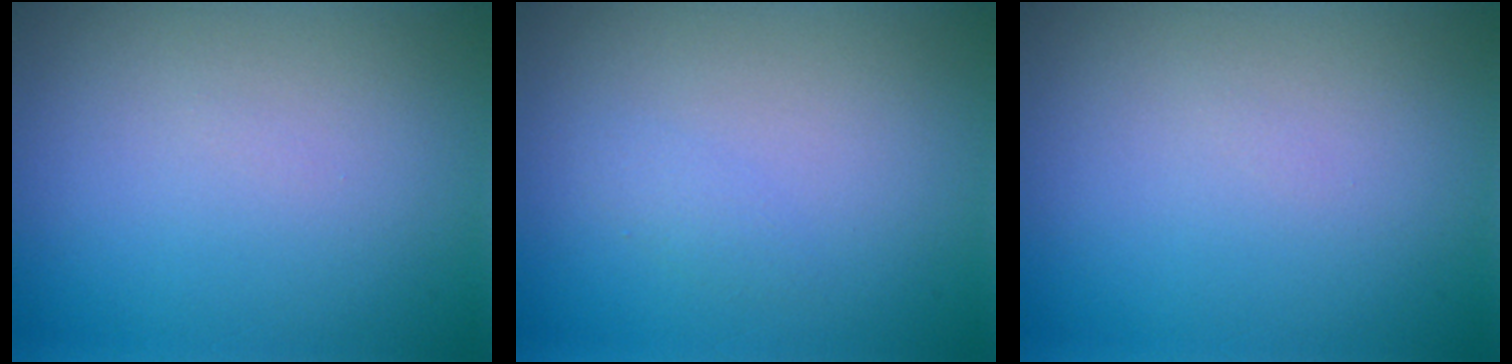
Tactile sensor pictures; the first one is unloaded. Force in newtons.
{"total": 0.8, "press": 0.8, "slide": 0.0}
{"total": 0.0}